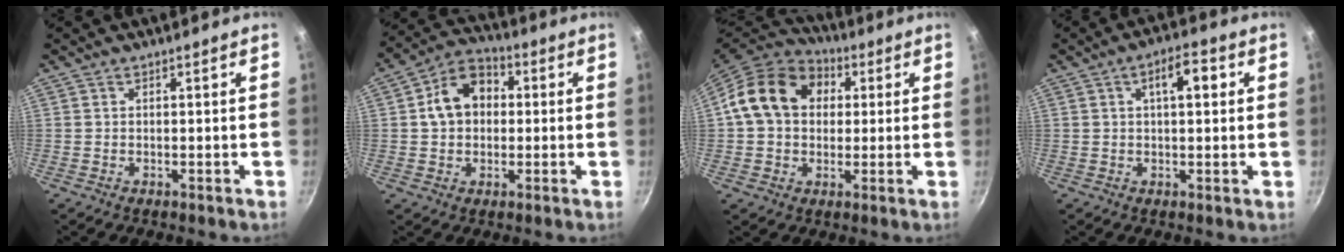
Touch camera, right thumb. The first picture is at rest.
{"total": 10.3, "force": [1.0, 8.0, 6.4], "torque": [-0.074, 0.026, 0.000]}
{"total": 16.0, "force": [3.3, 12.6, 9.3], "torque": [-0.139, 0.026, 0.041]}
{"total": 6.1, "force": [1.5, 2.6, 5.3], "torque": [-0.062, 0.012, 0.017]}